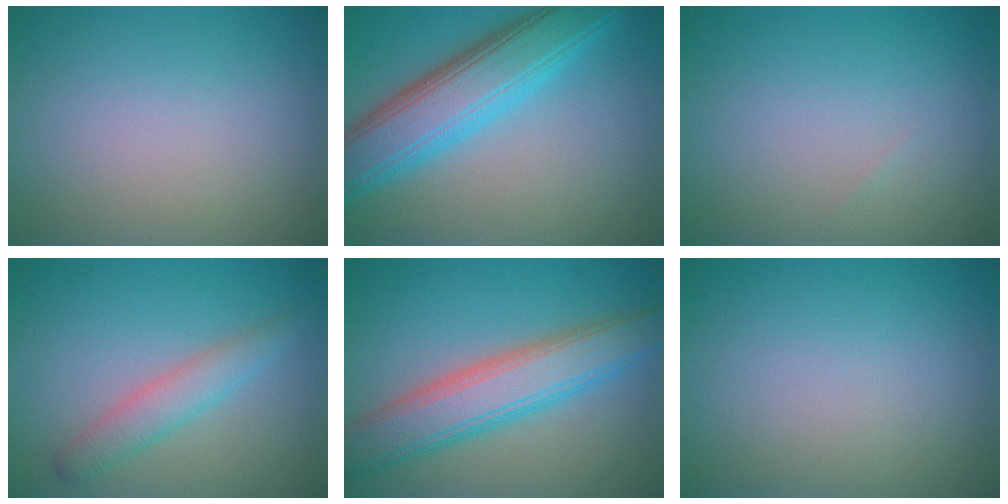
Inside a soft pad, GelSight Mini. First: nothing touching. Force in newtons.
{"total": 8.0, "press": 8.0, "slide": 0.2}
{"total": 0.0}
{"total": 2.7, "press": 2.7, "slide": 0.0}
{"total": 6.9, "press": 6.9, "slide": 0.1}
{"total": 0.0}